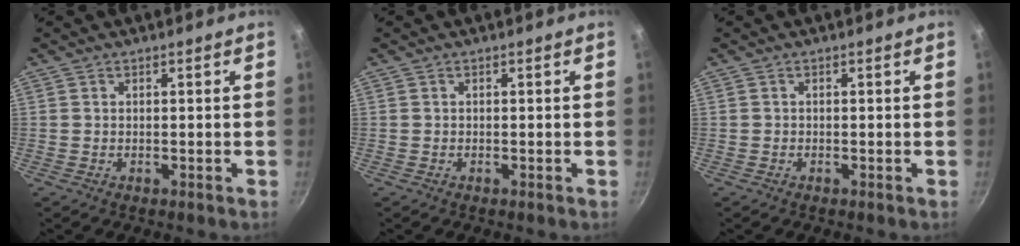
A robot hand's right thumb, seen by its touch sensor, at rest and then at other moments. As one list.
[{"total": 0.0}, {"total": 0.0}]